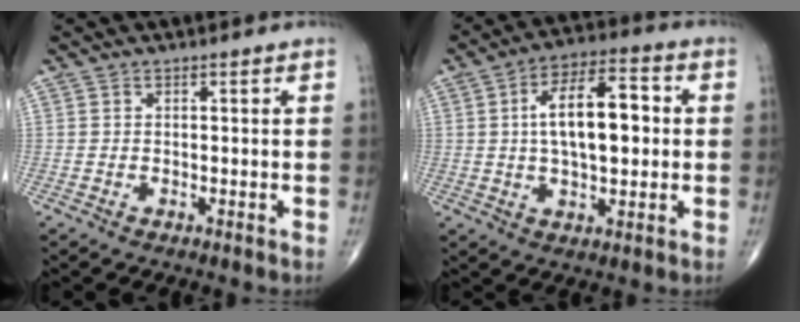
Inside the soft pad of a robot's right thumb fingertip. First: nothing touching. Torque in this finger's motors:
{"motor_torque": [1.38, 3.63, 1.25, 0.43, 0.12]}